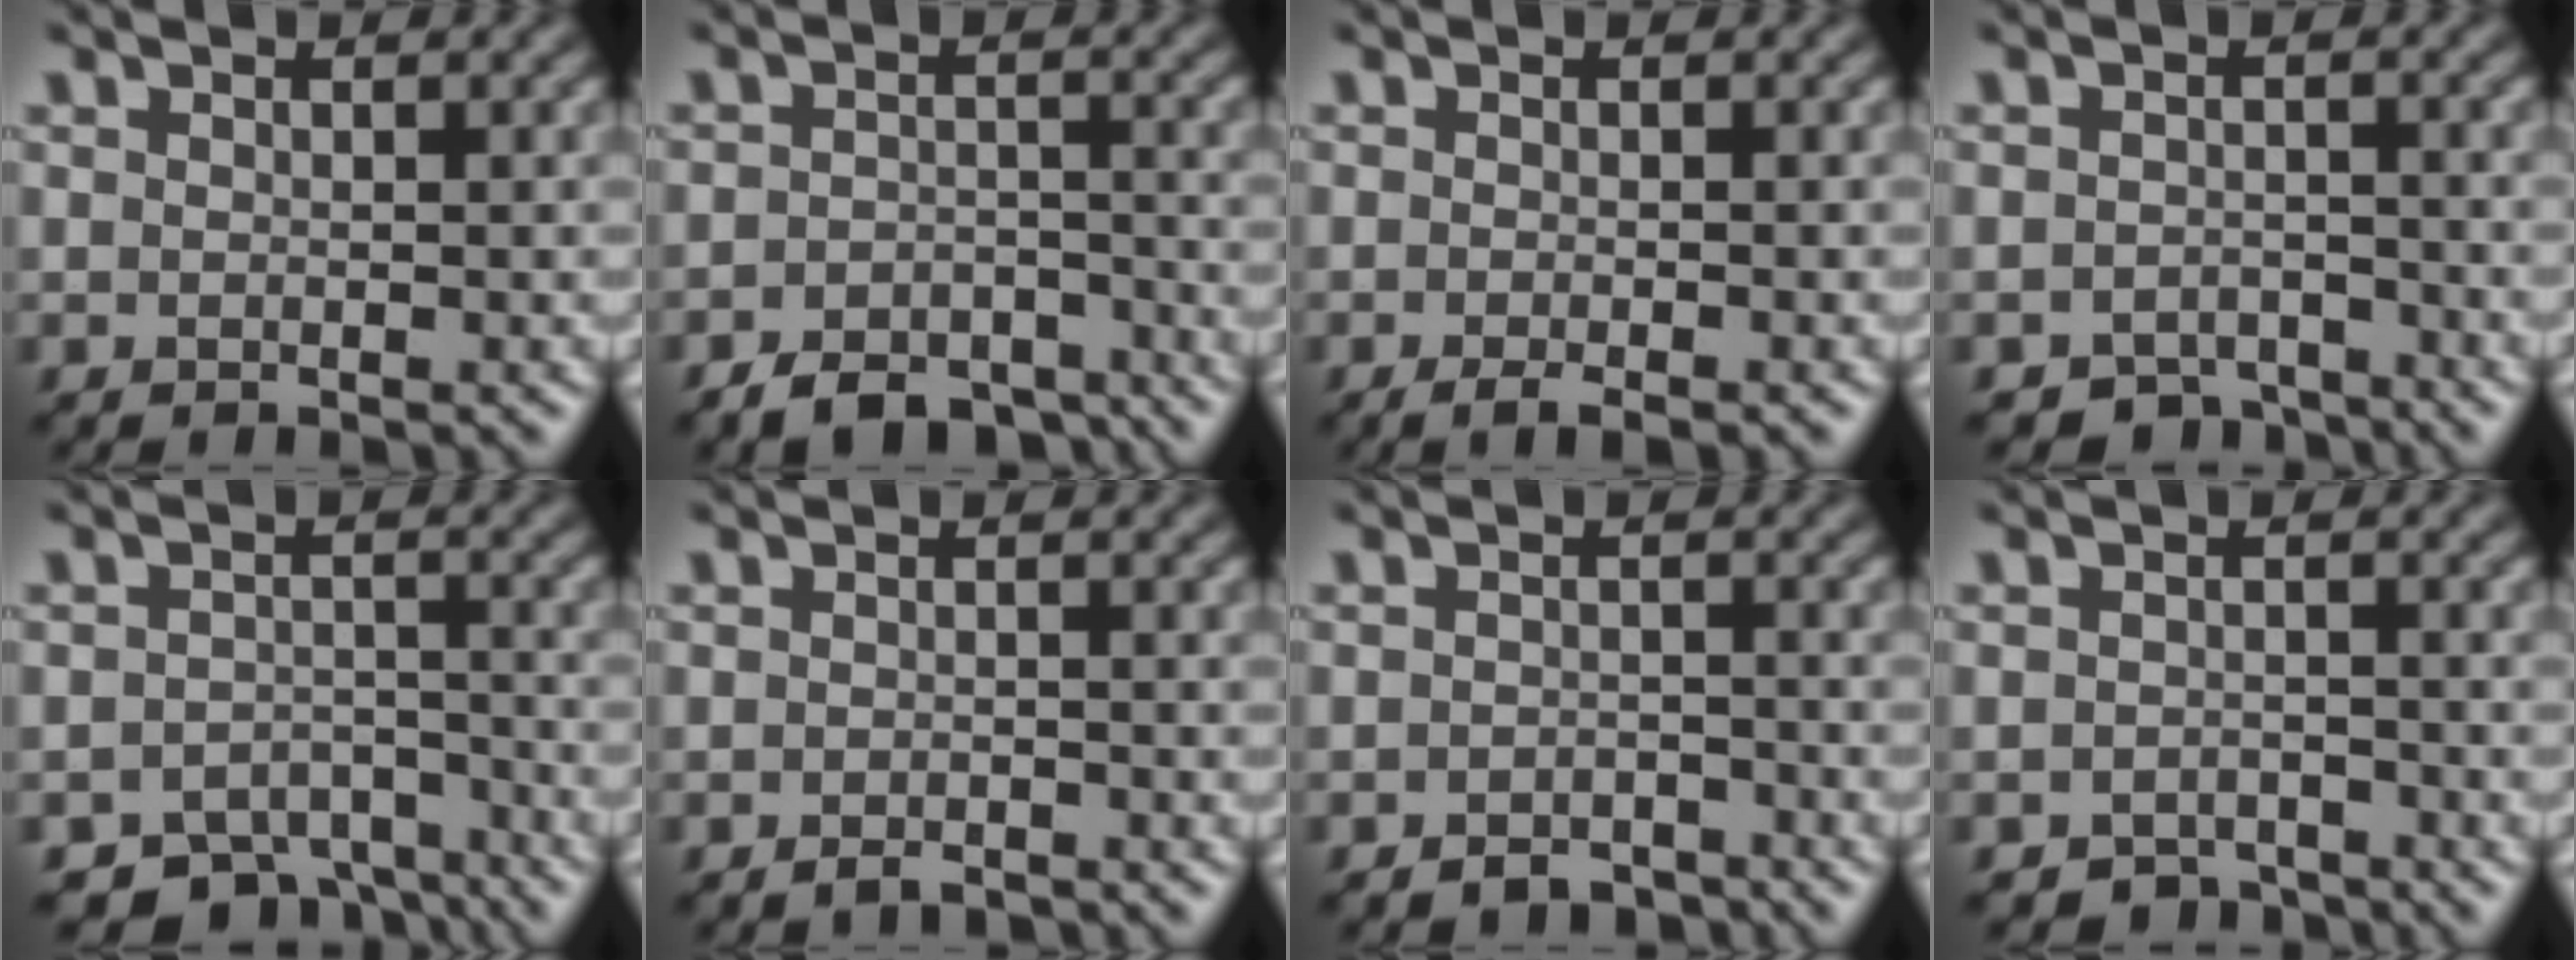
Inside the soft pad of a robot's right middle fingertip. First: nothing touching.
{"total": 5.0, "force": [-4.3, 2.1, 1.6], "torque": [-0.018, -0.005, -0.071]}
{"total": 1.7, "force": [-0.9, 0.3, 1.4], "torque": [-0.021, -0.006, -0.018]}
{"total": 2.6, "force": [-2.5, 0.9, -0.1], "torque": [0.013, 0.002, -0.045]}
{"total": 5.1, "force": [-4.5, 2.1, 1.0], "torque": [-0.006, -0.009, -0.072]}
{"total": 1.5, "force": [-1.3, 0.4, 0.6], "torque": [-0.011, -0.003, -0.023]}
{"total": 2.2, "force": [-2.0, 0.9, 0.4], "torque": [-0.003, 0.003, -0.033]}
{"total": 2.1, "force": [-2.0, 0.7, -0.2], "torque": [0.012, 0.002, -0.035]}